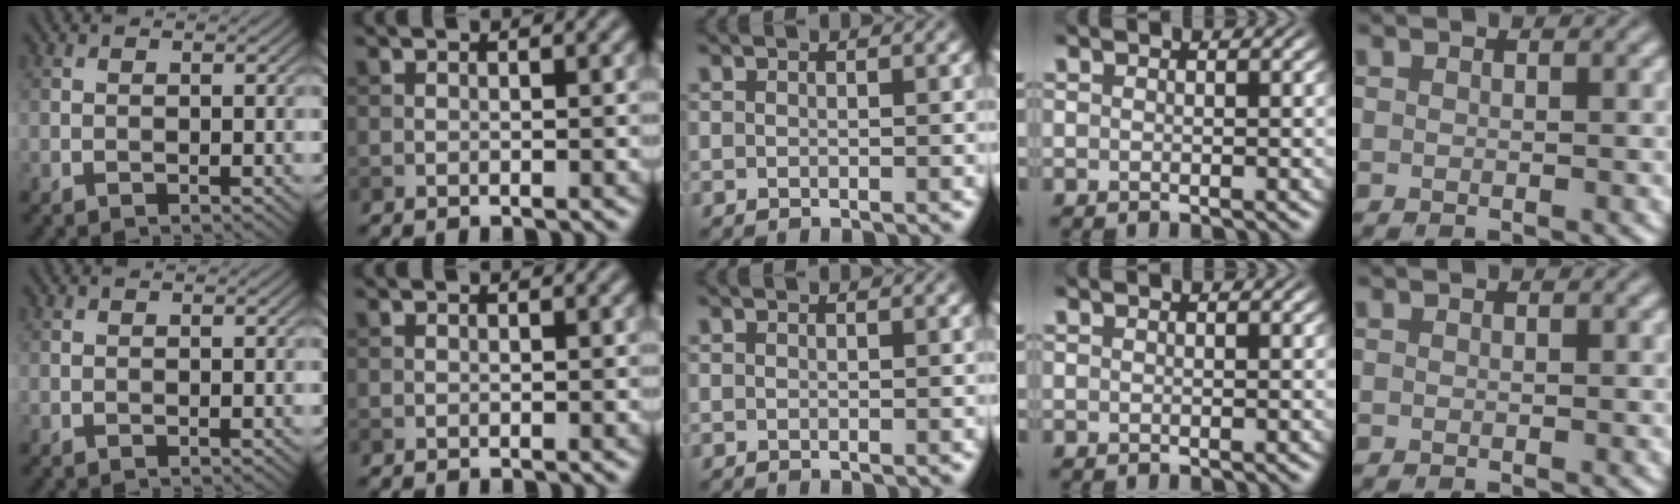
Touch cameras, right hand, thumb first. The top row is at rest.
{}